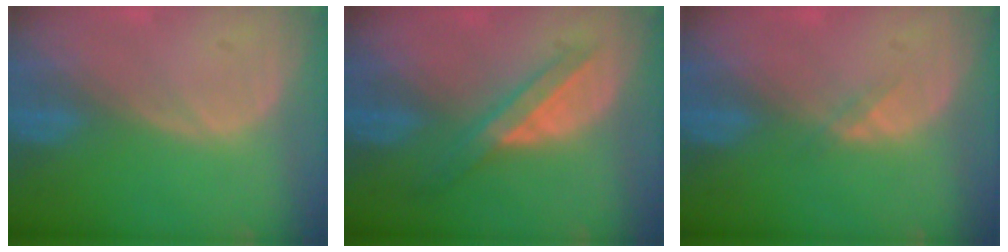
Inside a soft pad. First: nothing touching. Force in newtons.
{"total": 5.9, "press": 5.3, "slide": 2.6}
{"total": 1.3, "press": 0.9, "slide": 0.9}